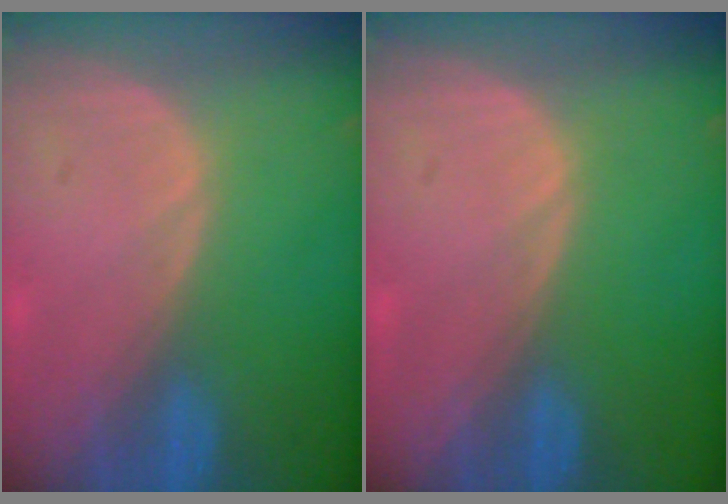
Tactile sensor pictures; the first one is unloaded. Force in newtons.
{"total": 0.0}